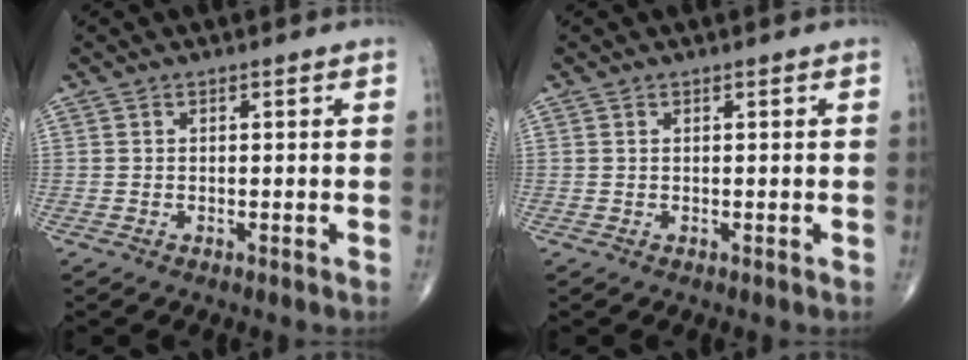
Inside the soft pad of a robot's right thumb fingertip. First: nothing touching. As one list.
[{"total": 0.0}]